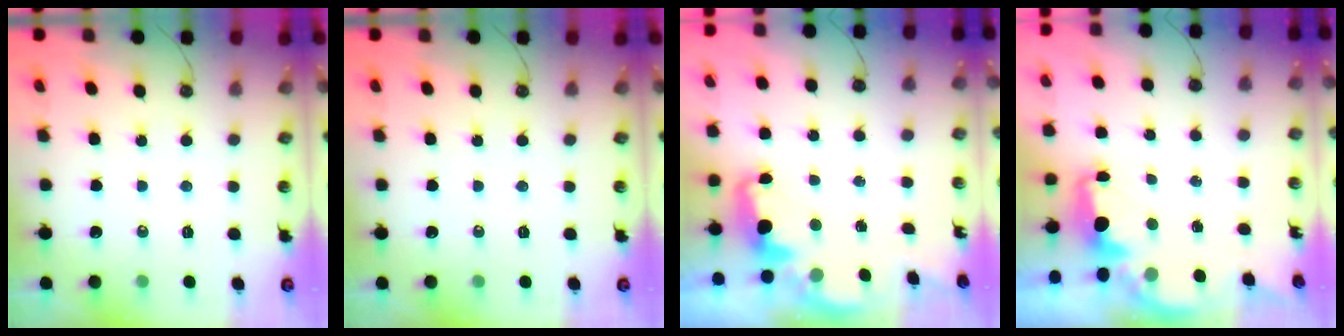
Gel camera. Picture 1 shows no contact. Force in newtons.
{"total": 0.0}
{"total": 2.5, "press": 2.5, "slide": 0.5}
{"total": 2.8, "press": 2.6, "slide": 0.9}